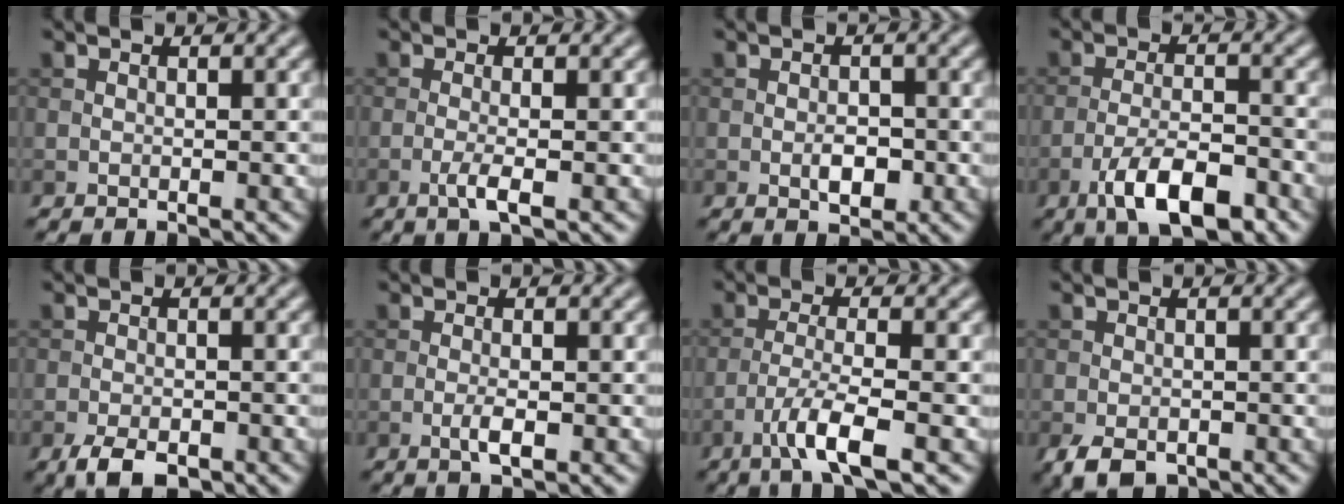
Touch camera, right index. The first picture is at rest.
{"total": 2.2, "force": [-0.8, 0.4, 2.0], "torque": [-0.037, 0.001, -0.021]}
{"total": 2.3, "force": [-0.7, 1.3, 1.8], "torque": [-0.028, 0.000, -0.011]}
{"total": 6.5, "force": [-3.9, 2.2, 4.8], "torque": [-0.085, 0.002, -0.071]}
{"total": 3.3, "force": [-2.0, 1.4, 2.1], "torque": [-0.037, -0.006, -0.037]}
{"total": 1.8, "force": [-0.6, 0.4, 1.6], "torque": [-0.034, -0.003, -0.014]}
{"total": 4.5, "force": [-2.4, 0.6, 3.8], "torque": [-0.072, 0.003, -0.052]}
{"total": 2.9, "force": [-1.6, 1.7, 1.8], "torque": [-0.032, -0.008, -0.027]}